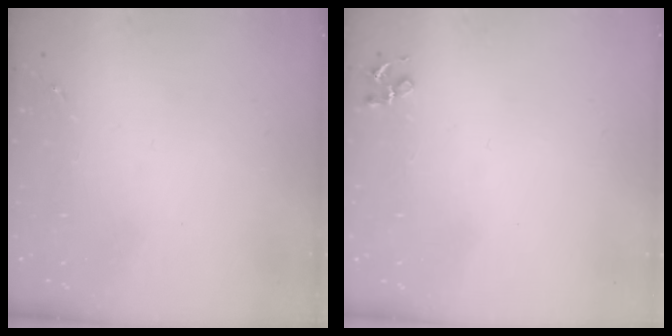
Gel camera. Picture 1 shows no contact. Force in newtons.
{"total": 4.1, "press": 4.1, "slide": 0.5}